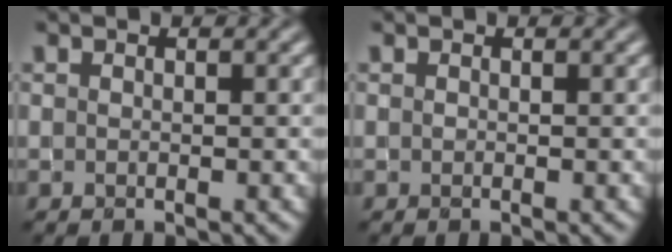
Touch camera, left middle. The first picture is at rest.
{"total": 0.0}